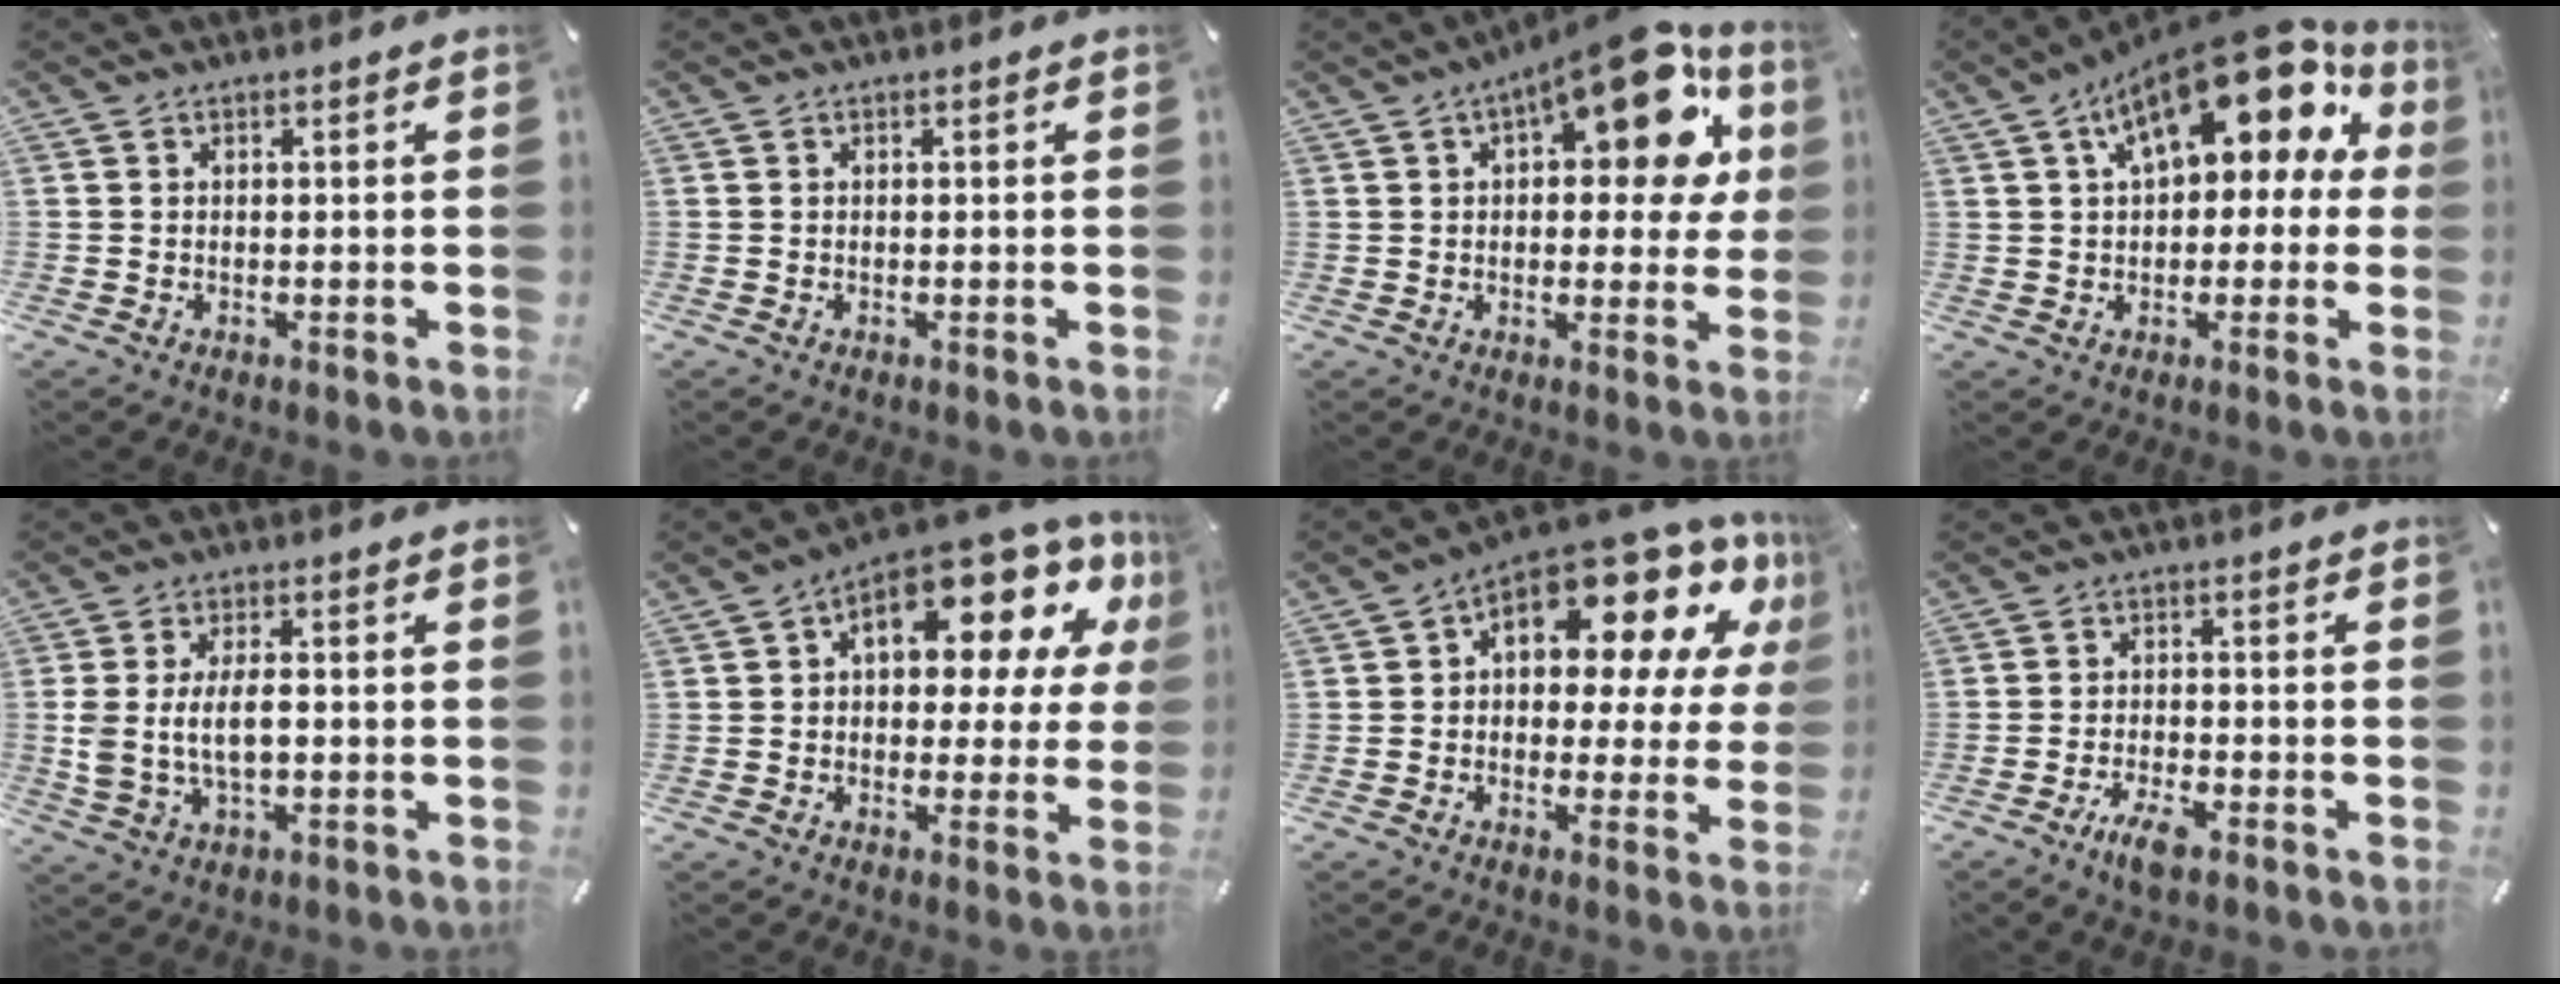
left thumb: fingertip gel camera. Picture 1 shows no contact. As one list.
[{"total": 0.0}, {"total": 17.4, "force": [7.5, 8.1, 13.5], "torque": [-0.175, -0.031, 0.119]}, {"total": 19.2, "force": [9.1, 9.1, 14.2], "torque": [-0.211, -0.044, 0.149]}, {"total": 8.0, "force": [0.0, 4.0, 7.0], "torque": [-0.145, 0.004, -0.002]}, {"total": 15.8, "force": [8.6, 7.3, 11.1], "torque": [-0.146, -0.074, 0.138]}, {"total": 15.0, "force": [9.4, 7.3, 9.0], "torque": [-0.134, -0.083, 0.161]}, {"total": 5.3, "force": [-3.5, 1.7, 3.6], "torque": [-0.073, 0.011, -0.065]}]